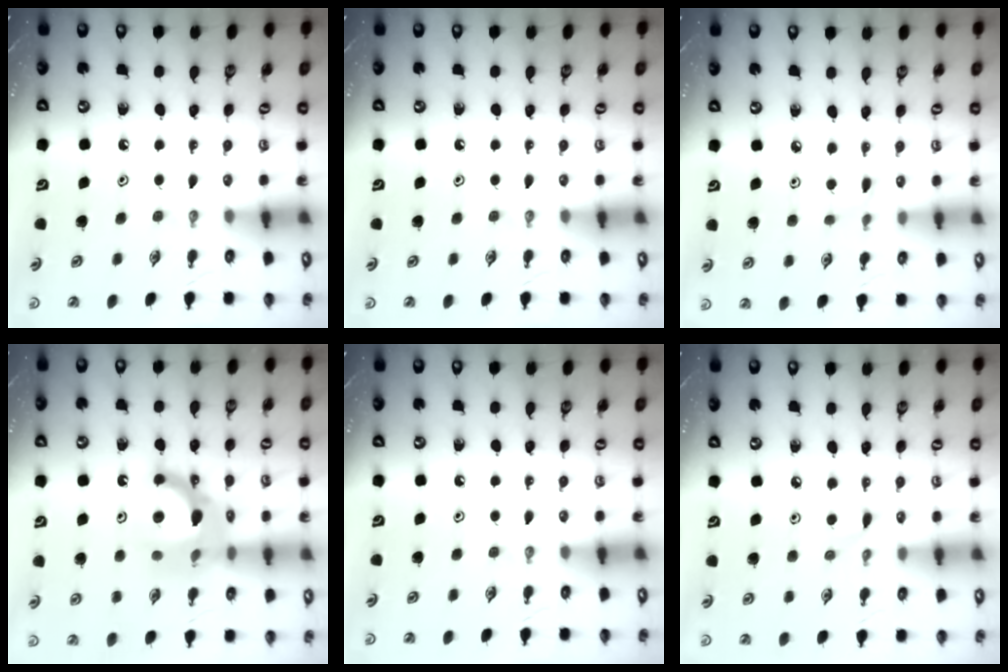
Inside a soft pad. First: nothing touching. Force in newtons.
{"total": 0.0}
{"total": 2.3, "press": 2.3, "slide": 0.3}
{"total": 13.2, "press": 13.2, "slide": 1.4}
{"total": 0.0}
{"total": 4.5, "press": 4.5, "slide": 0.5}